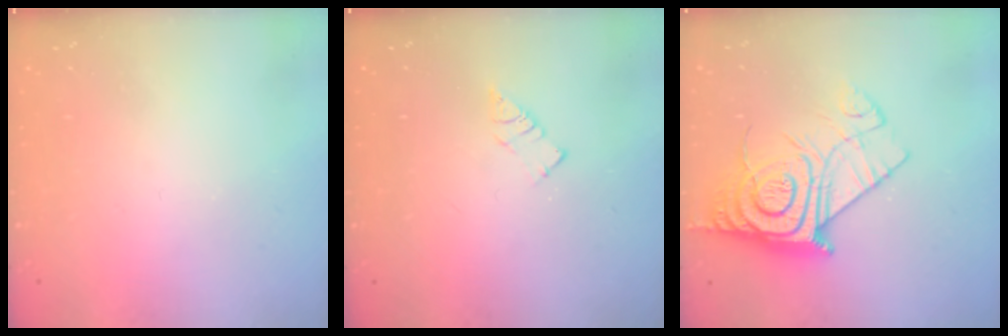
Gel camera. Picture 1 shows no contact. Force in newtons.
{"total": 3.6, "press": 3.6, "slide": 0.4}
{"total": 16.1, "press": 16.1, "slide": 1.1}